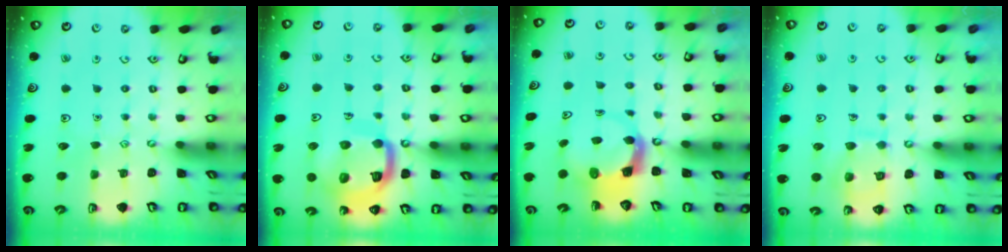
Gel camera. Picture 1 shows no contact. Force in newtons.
{"total": 18.2, "press": 18.1, "slide": 2.0}
{"total": 3.8, "press": 3.8, "slide": 0.6}
{"total": 10.5, "press": 10.4, "slide": 0.9}